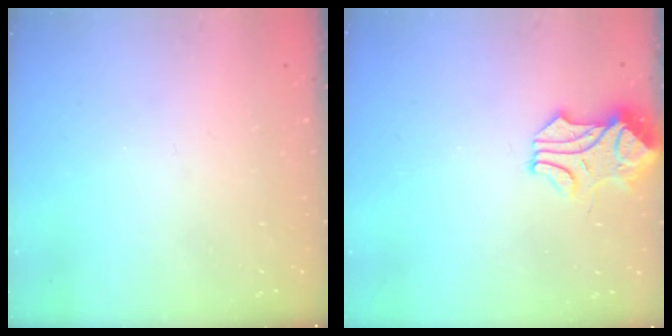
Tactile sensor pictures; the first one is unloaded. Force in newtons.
{"total": 0.6, "press": 0.5, "slide": 0.2}